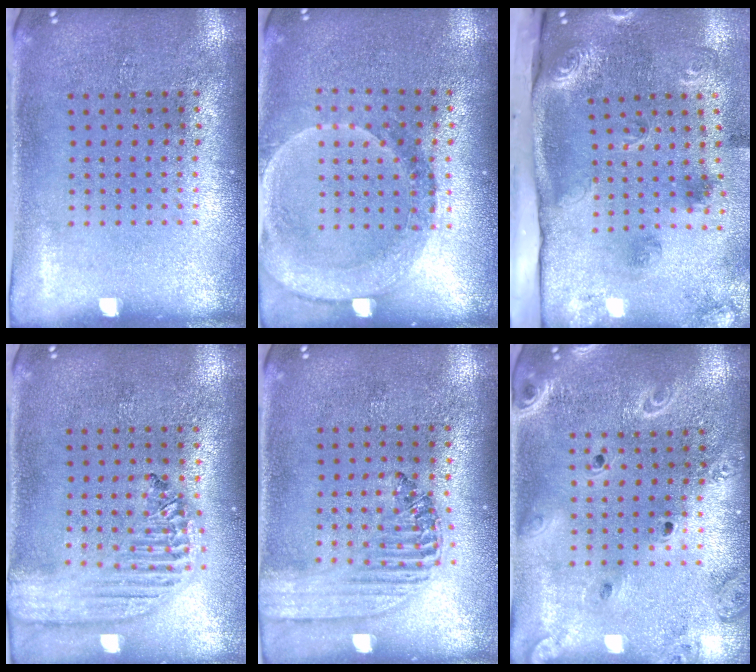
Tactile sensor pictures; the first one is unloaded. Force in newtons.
{"total": 1.6, "press": 1.5, "slide": 0.6}
{"total": 3.0, "press": 2.0, "slide": 2.2}
{"total": 2.1, "press": 1.9, "slide": 1.0}
{"total": 1.5, "press": 1.4, "slide": 0.6}
{"total": 2.1, "press": 1.9, "slide": 0.9}